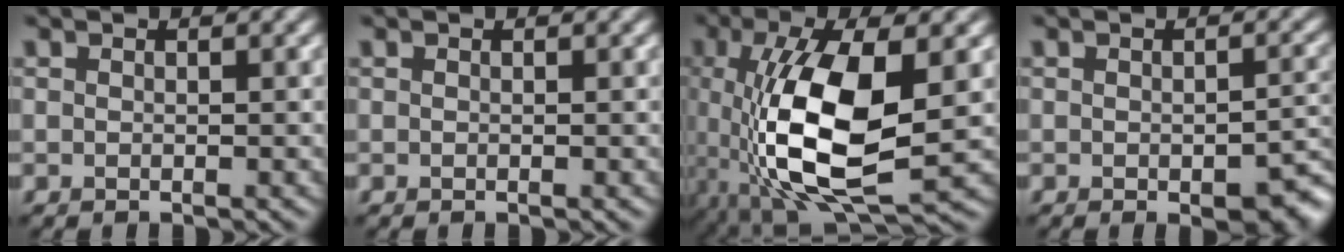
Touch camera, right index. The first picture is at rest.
{"total": 0.0}
{"total": 10.8, "force": [-0.9, 4.2, 9.9], "torque": [-0.198, -0.006, -0.014]}
{"total": 4.8, "force": [-1.8, 1.9, 4.0], "torque": [-0.049, -0.005, -0.019]}